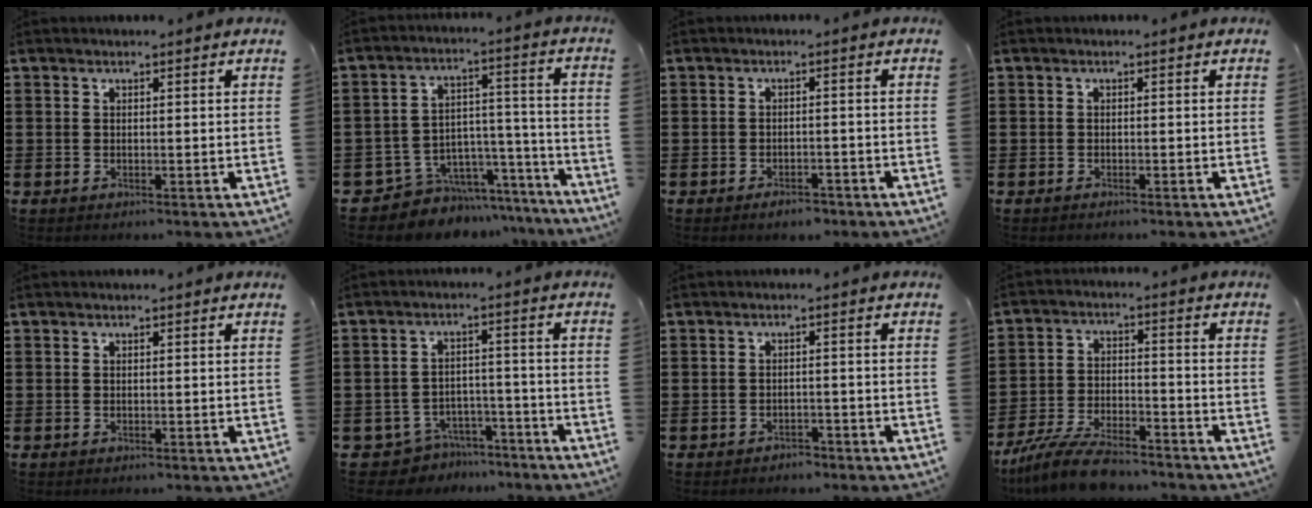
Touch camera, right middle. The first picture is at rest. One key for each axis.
{"total": 6.9, "fx": -5.9, "fy": 3.7, "fz": 0.0, "tx": -0.002, "ty": 0.012, "tz": -0.110}
{"total": 2.5, "fx": -2.3, "fy": 0.7, "fz": 0.6, "tx": -0.014, "ty": 0.004, "tz": -0.047}
{"total": 1.0, "fx": -0.9, "fy": 0.2, "fz": 0.2, "tx": -0.007, "ty": 0.000, "tz": -0.019}
{"total": 0.0}
{"total": 4.9, "fx": -4.5, "fy": 1.7, "fz": 0.7, "tx": -0.034, "ty": 0.007, "tz": -0.097}
{"total": 2.1, "fx": -2.0, "fy": 0.5, "fz": -0.1, "tx": -0.006, "ty": 0.004, "tz": -0.046}
{"total": 9.4, "fx": -8.3, "fy": 1.8, "fz": 3.9, "tx": -0.075, "ty": 0.020, "tz": -0.158}